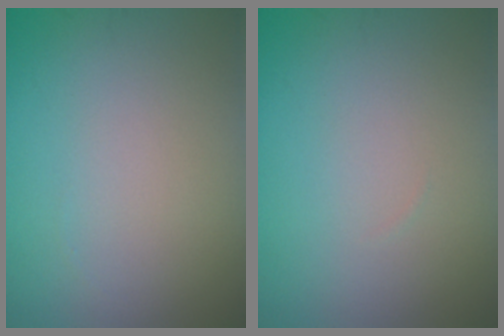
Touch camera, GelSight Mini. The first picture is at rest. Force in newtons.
{"total": 0.0}